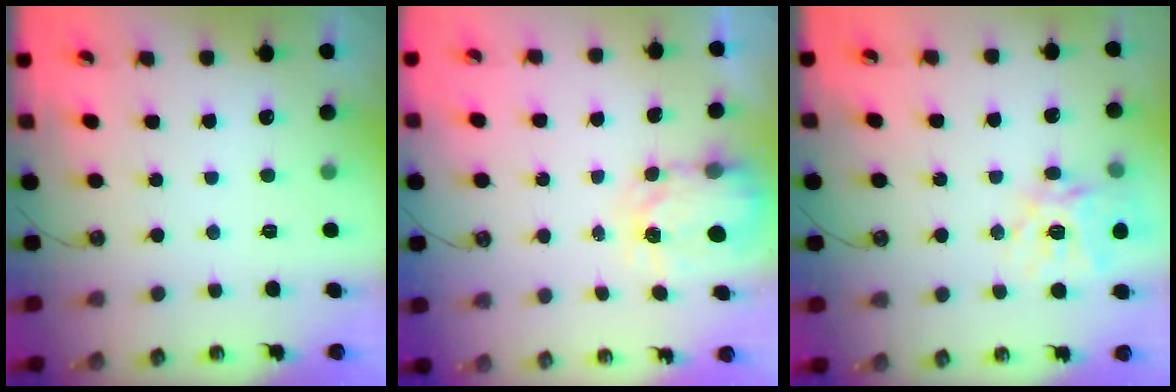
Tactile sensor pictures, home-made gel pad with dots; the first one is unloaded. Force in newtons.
{"total": 4.1, "press": 4.0, "slide": 0.5}
{"total": 16.6, "press": 16.4, "slide": 2.3}